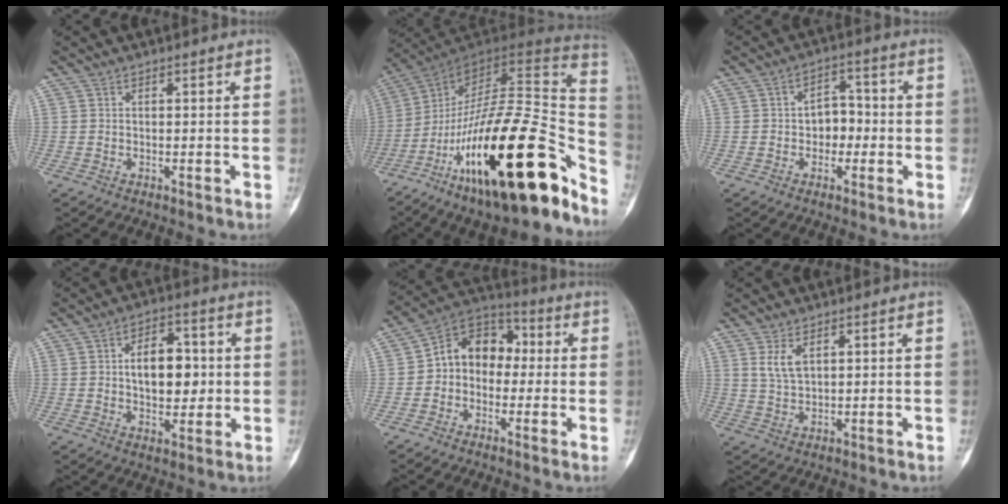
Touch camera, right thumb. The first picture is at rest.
{"total": 32.6, "force": [-16.7, 9.7, 26.3], "torque": [-0.335, 0.080, -0.265]}
{"total": 5.6, "force": [-0.8, 4.2, 3.7], "torque": [-0.021, 0.024, -0.019]}
{"total": 10.6, "force": [1.0, 6.4, 8.3], "torque": [-0.091, 0.008, 0.019]}
{"total": 11.2, "force": [-0.1, 8.8, 6.9], "torque": [-0.071, 0.044, -0.019]}
{"total": 4.1, "force": [1.9, 2.0, 3.0], "torque": [-0.054, -0.006, 0.045]}